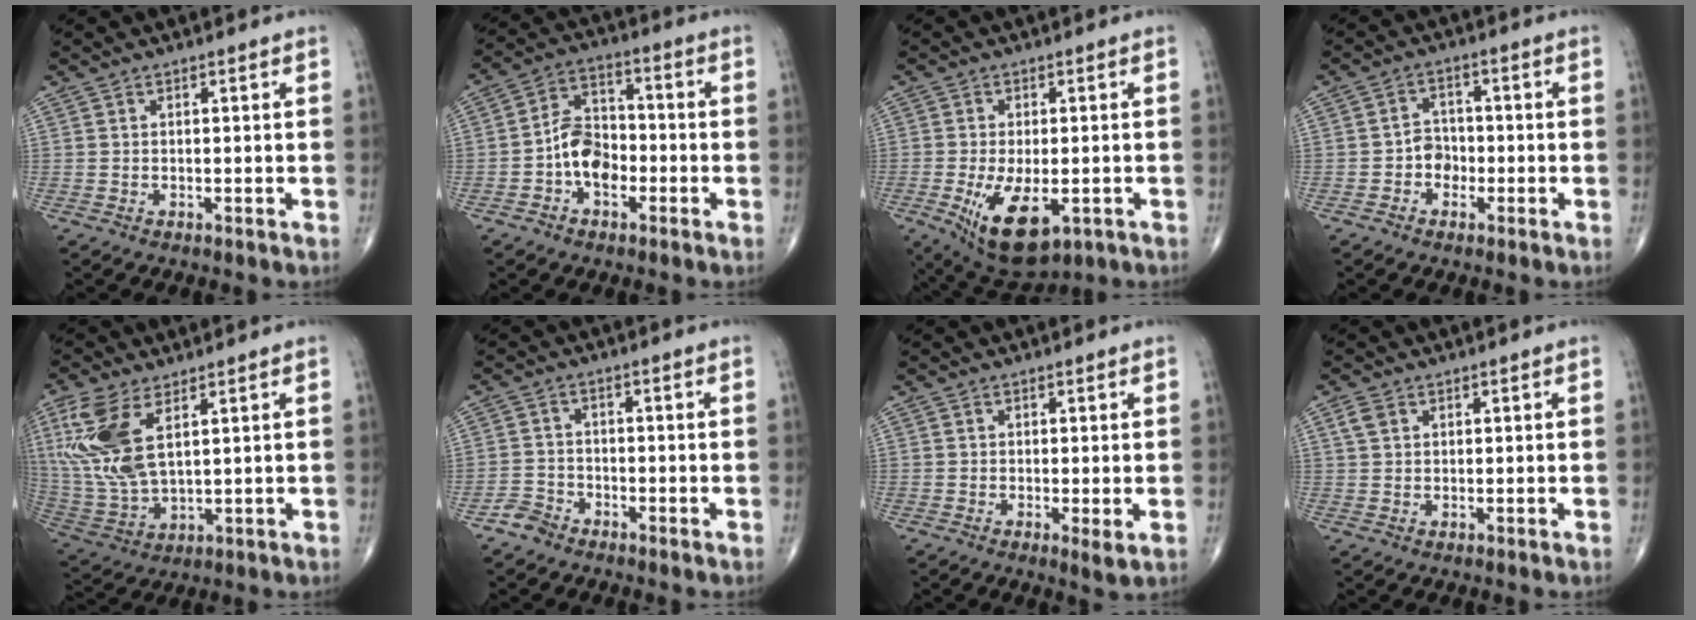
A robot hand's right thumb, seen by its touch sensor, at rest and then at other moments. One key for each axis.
{"total": 8.5, "fx": -2.5, "fy": 5.6, "fz": 5.9, "tx": -0.087, "ty": 0.033, "tz": -0.057}
{"total": 11.7, "fx": -3.8, "fy": 5.6, "fz": 9.5, "tx": -0.159, "ty": -0.012, "tz": -0.048}
{"total": 3.7, "fx": -1.3, "fy": 3.1, "fz": 1.7, "tx": -0.004, "ty": 0.014, "tz": -0.030}
{"total": 14.3, "fx": 5.3, "fy": 6.3, "fz": 11.7, "tx": -0.272, "ty": -0.016, "tz": 0.117}
{"total": 2.8, "fx": -2.3, "fy": 1.6, "fz": 0.1, "tx": 0.002, "ty": 0.008, "tz": -0.051}
{"total": 2.2, "fx": -0.2, "fy": 0.4, "fz": 2.1, "tx": -0.038, "ty": -0.011, "tz": -0.007}
{"total": 2.3, "fx": 1.1, "fy": 1.6, "fz": 1.3, "tx": -0.027, "ty": 0.005, "tz": 0.024}